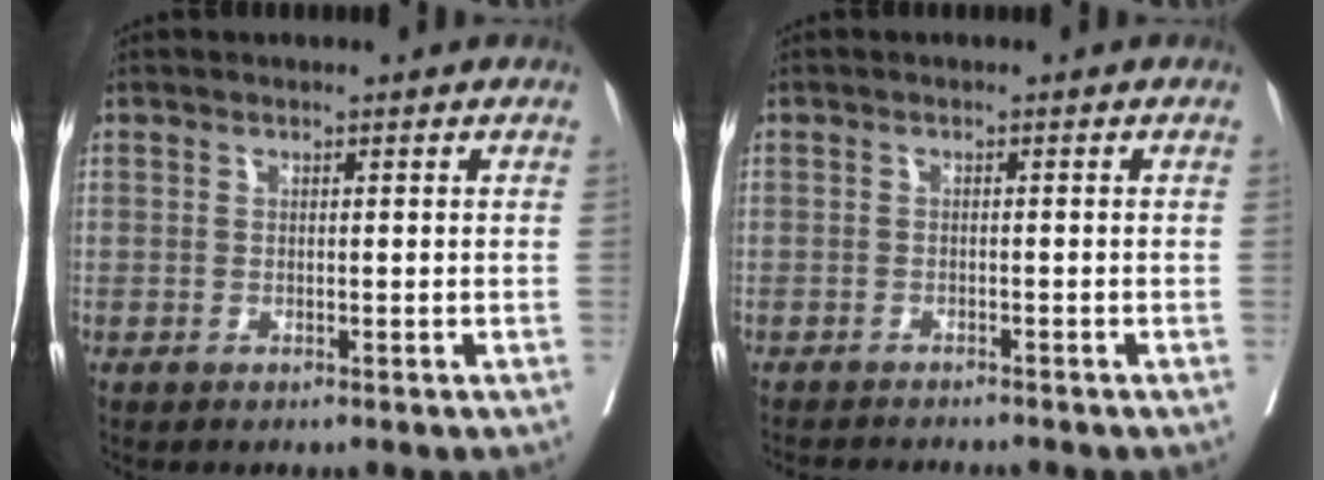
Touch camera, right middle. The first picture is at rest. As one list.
[{"total": 5.3, "force": [-5.1, 0.3, 1.5], "torque": [-0.012, -0.011, -0.076]}]